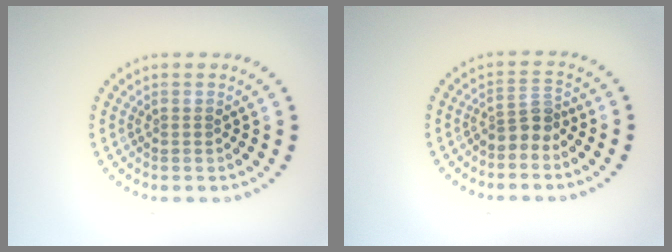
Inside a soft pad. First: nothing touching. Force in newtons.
{"total": 2.4, "press": 1.8, "slide": 1.6}